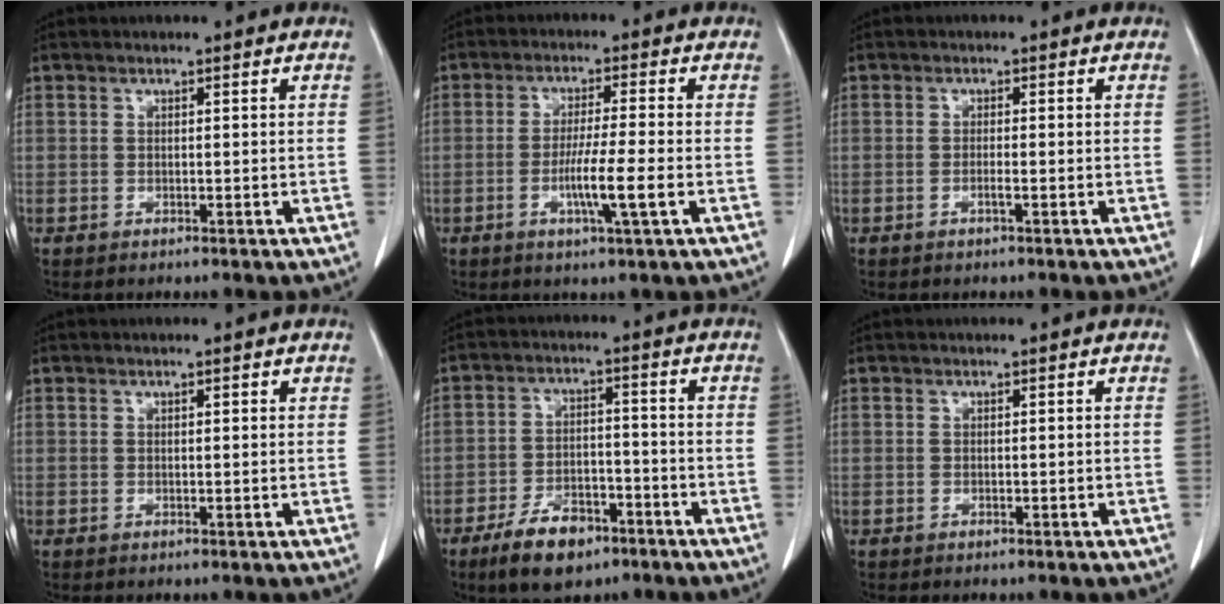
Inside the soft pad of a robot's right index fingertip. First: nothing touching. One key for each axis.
{"total": 7.4, "fx": -2.2, "fy": -0.2, "fz": 7.0, "tx": -0.125, "ty": -0.012, "tz": -0.039}
{"total": 1.5, "fx": -0.5, "fy": 0.3, "fz": 1.3, "tx": -0.027, "ty": 0.001, "tz": -0.010}
{"total": 1.2, "fx": 0.6, "fy": 0.5, "fz": 1.0, "tx": -0.021, "ty": 0.002, "tz": 0.009}
{"total": 9.7, "fx": -6.2, "fy": 4.7, "fz": 5.8, "tx": -0.106, "ty": 0.002, "tz": -0.103}
{"total": 0.0}